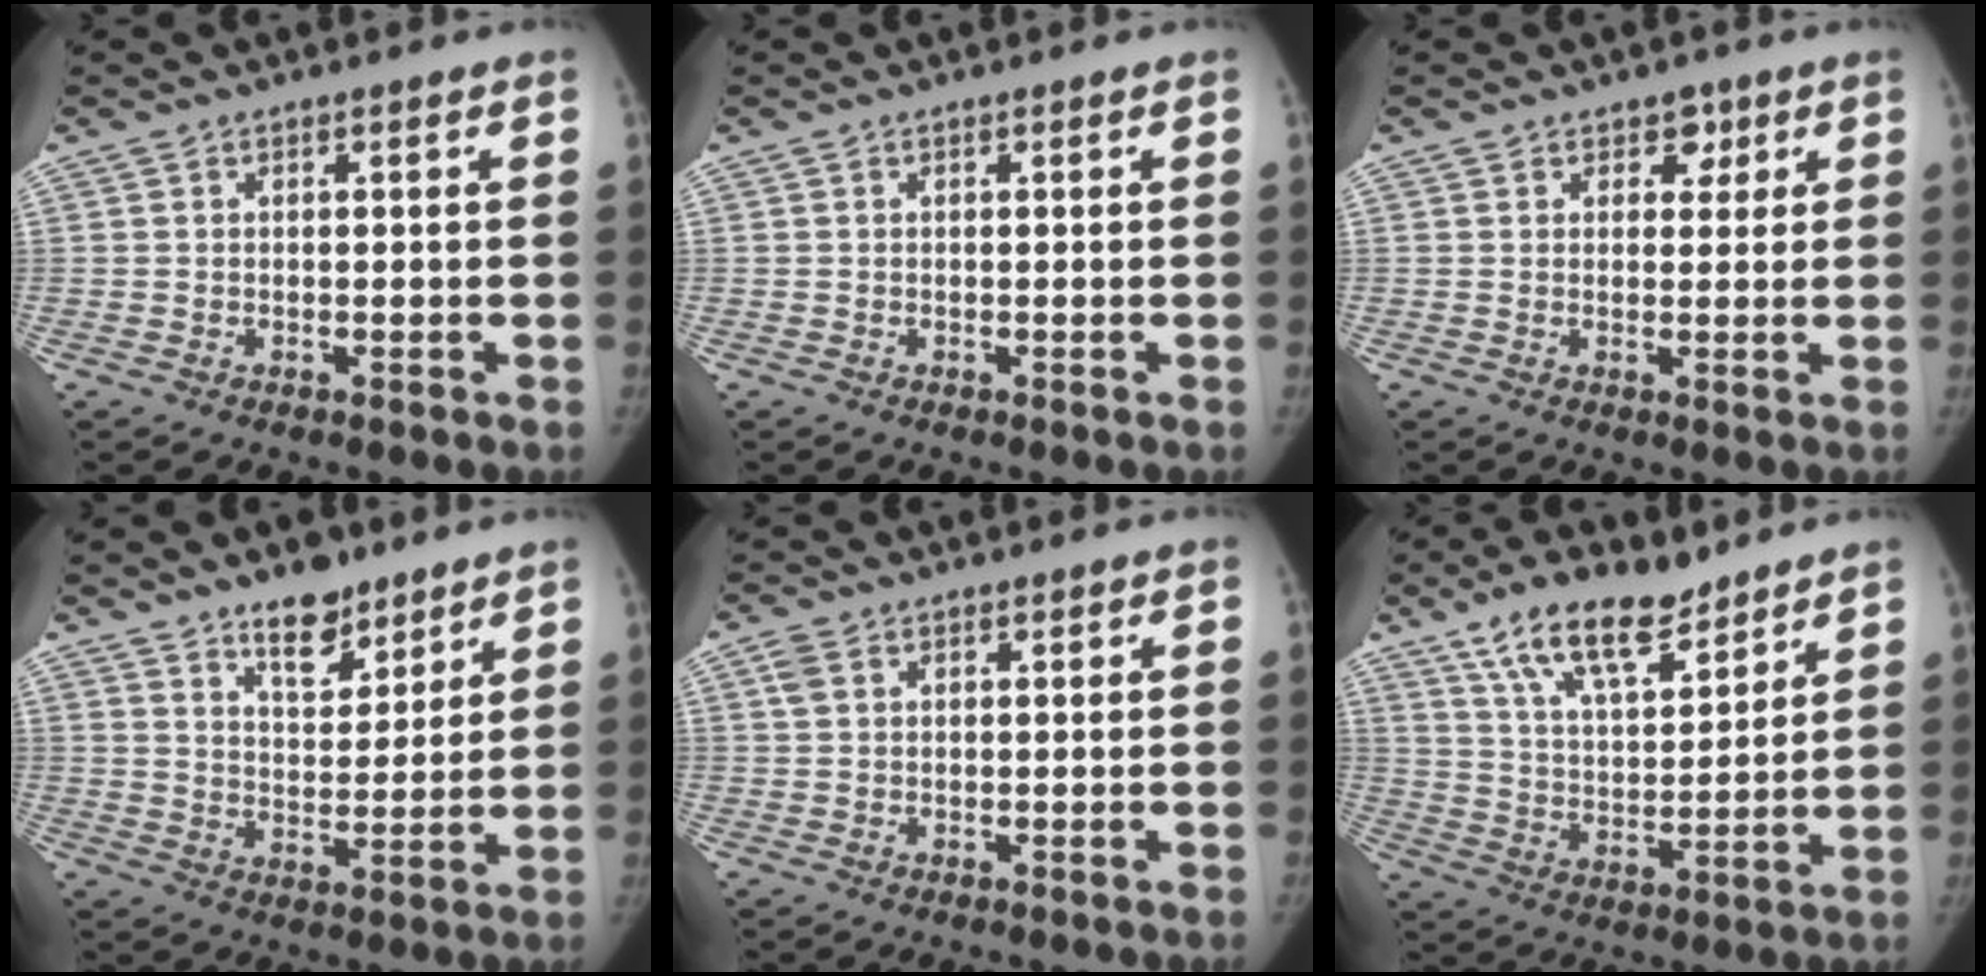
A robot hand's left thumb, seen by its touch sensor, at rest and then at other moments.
{"total": 0.0}
{"total": 3.1, "force": [1.7, 2.3, 1.1], "torque": [0.013, -0.007, 0.021]}
{"total": 8.9, "force": [6.5, 4.3, 4.2], "torque": [-0.035, -0.046, 0.109]}
{"total": 2.4, "force": [1.2, 1.6, 1.3], "torque": [-0.025, 0.004, 0.026]}
{"total": 14.5, "force": [10.1, 6.1, 8.4], "torque": [-0.115, -0.052, 0.184]}